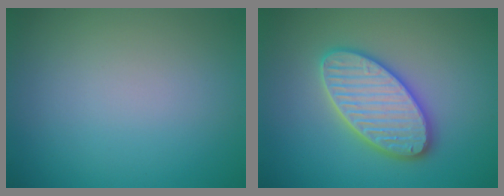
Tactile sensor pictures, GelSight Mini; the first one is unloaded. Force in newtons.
{"total": 5.8, "press": 5.8, "slide": 0.6}